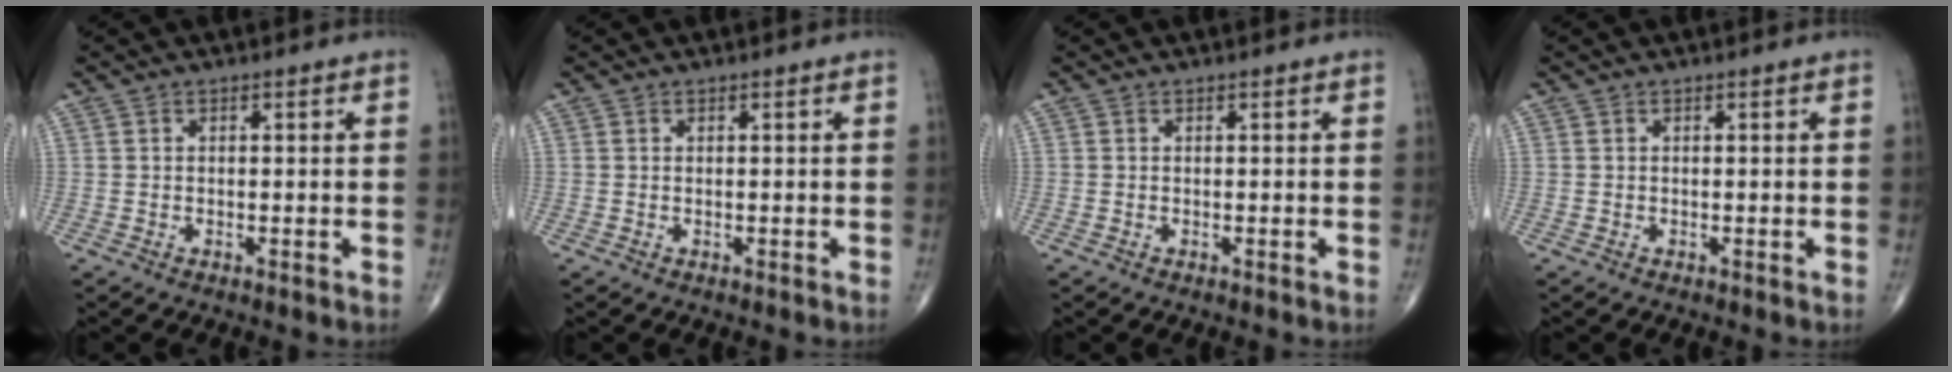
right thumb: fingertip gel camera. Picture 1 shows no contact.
{"total": 0.0}
{"total": 0.0}
{"total": 0.0}